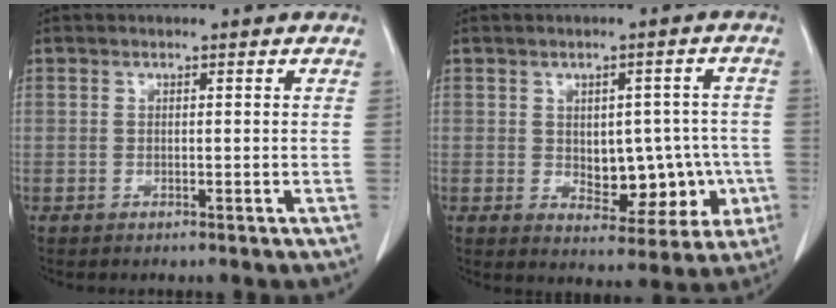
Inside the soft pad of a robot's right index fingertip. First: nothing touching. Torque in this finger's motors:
{"motor_torque": [0.24, -0.07, 0.21, 0.02]}